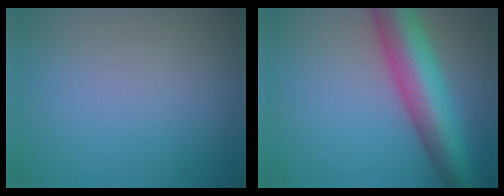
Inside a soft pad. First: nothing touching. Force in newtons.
{"total": 9.3, "press": 9.3, "slide": 0.3}